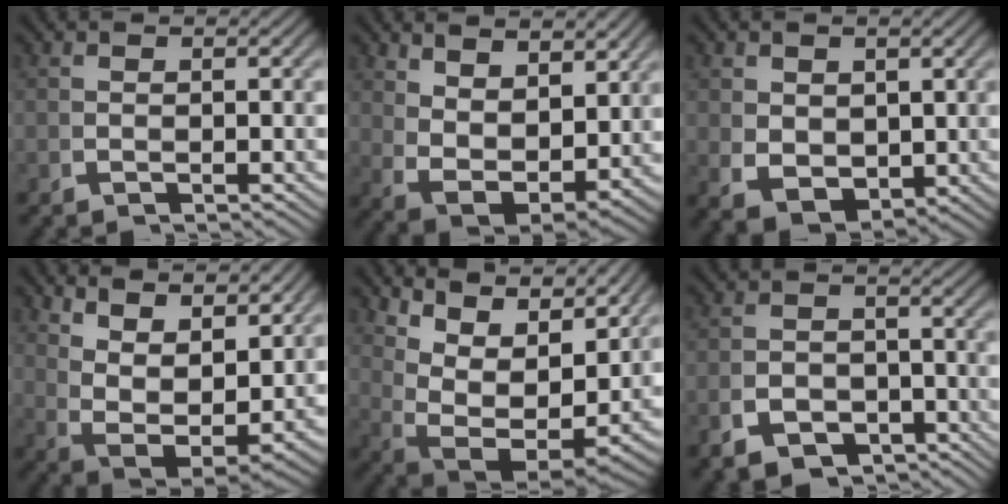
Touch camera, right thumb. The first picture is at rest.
{"total": 8.3, "force": [0.0, 5.9, 5.8], "torque": [-0.139, -0.049, 0.023]}
{"total": 5.2, "force": [0.0, 3.9, 3.4], "torque": [-0.082, -0.032, 0.027]}
{"total": 10.2, "force": [1.3, 6.5, 7.7], "torque": [-0.169, -0.049, 0.043]}
{"total": 13.8, "force": [1.8, 8.8, 10.5], "torque": [-0.214, -0.052, 0.050]}
{"total": 7.1, "force": [-4.4, 5.1, 2.4], "torque": [-0.033, -0.030, -0.061]}